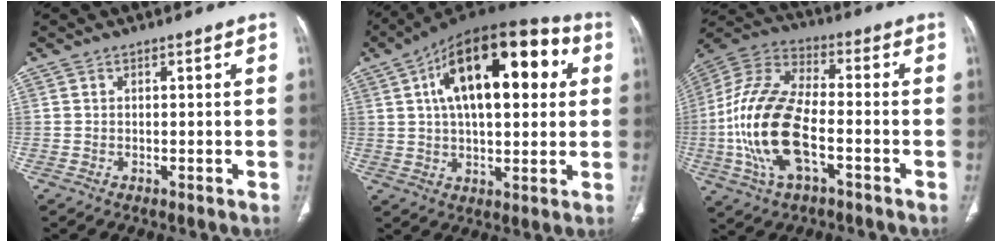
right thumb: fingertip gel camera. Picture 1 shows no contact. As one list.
[{"total": 23.6, "force": [6.5, 11.1, 19.8], "torque": [-0.289, 0.025, 0.093]}, {"total": 19.5, "force": [-4.5, 9.4, 16.5], "torque": [-0.350, 0.023, -0.084]}]